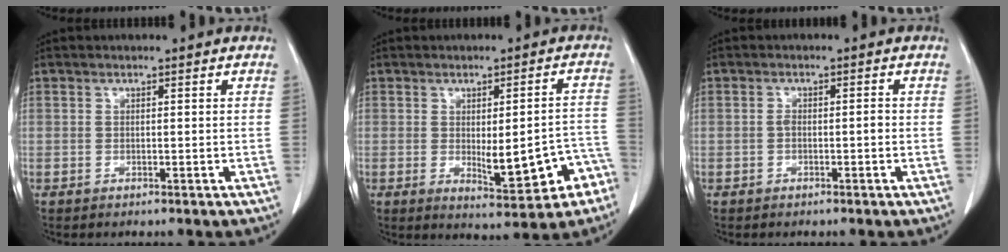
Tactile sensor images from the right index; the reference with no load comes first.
{"total": 10.4, "force": [-3.5, 3.0, 9.4], "torque": [-0.111, 0.012, -0.034]}
{"total": 1.6, "force": [-0.5, 0.5, 1.5], "torque": [-0.026, 0.002, -0.007]}